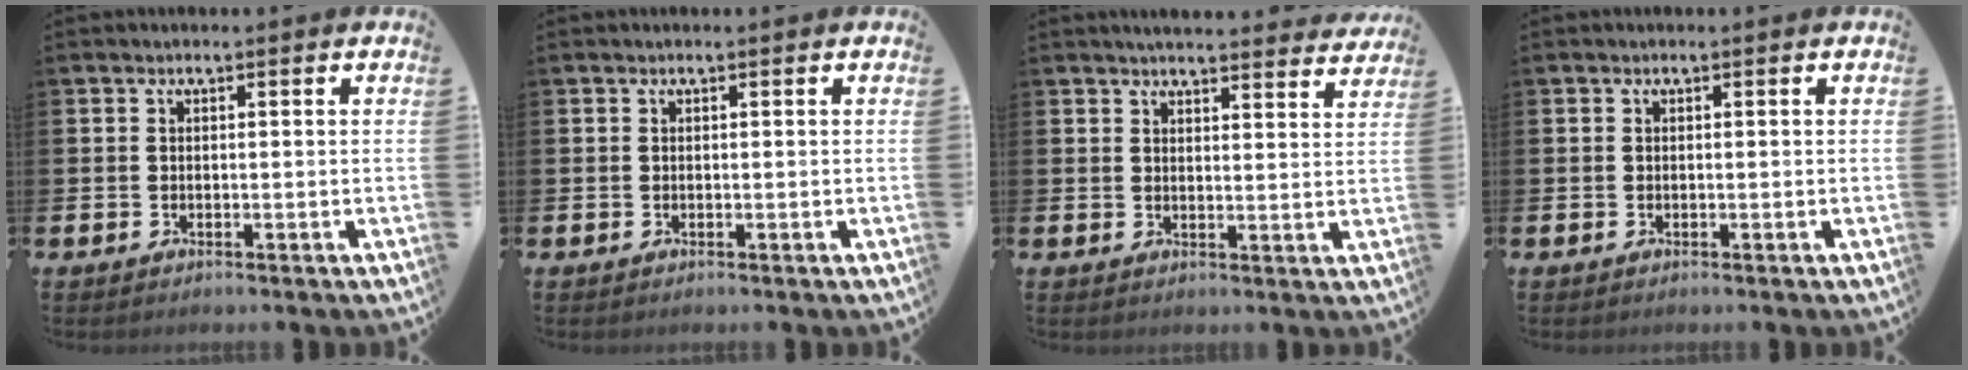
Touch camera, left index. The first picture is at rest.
{"total": 0.0}
{"total": 4.2, "force": [4.1, 0.3, 0.5], "torque": [-0.006, -0.028, 0.073]}
{"total": 0.0}